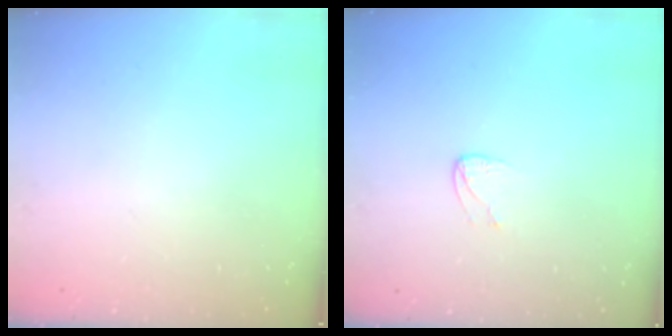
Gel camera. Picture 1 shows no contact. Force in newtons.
{"total": 3.2, "press": 3.2, "slide": 0.2}